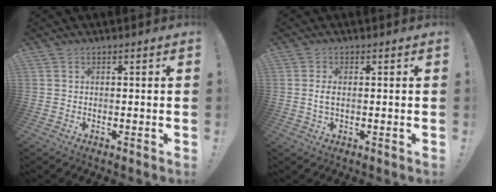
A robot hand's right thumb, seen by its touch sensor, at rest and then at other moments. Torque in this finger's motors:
{"motor_torque": [0.06, -0.59, -0.03, 0.14, 0.02]}